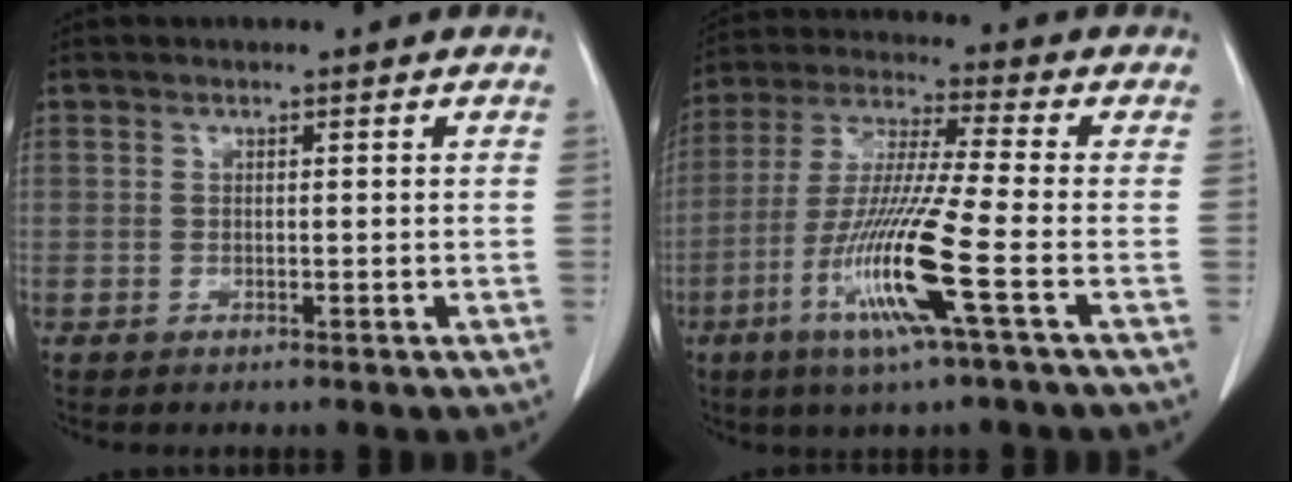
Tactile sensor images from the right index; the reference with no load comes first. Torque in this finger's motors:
{"motor_torque": [2.14, 0.00, 1.05, 0.21]}